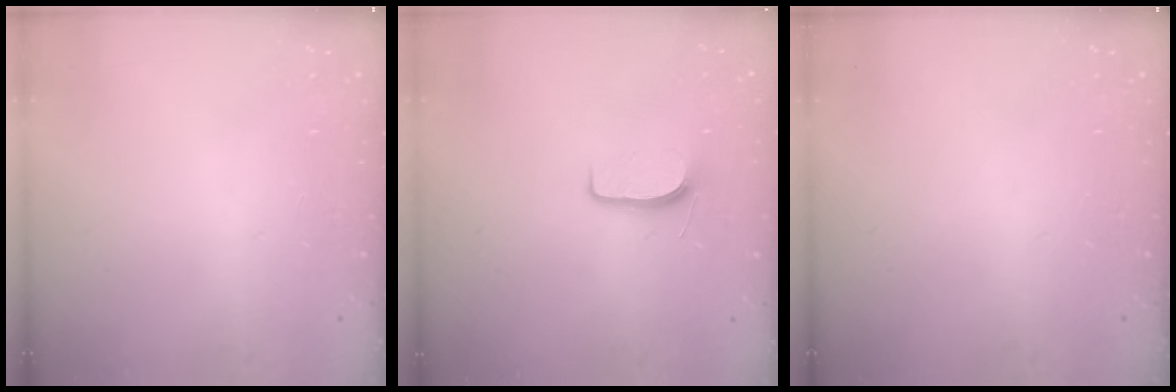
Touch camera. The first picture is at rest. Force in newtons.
{"total": 6.1, "press": 6.0, "slide": 0.7}
{"total": 0.0}